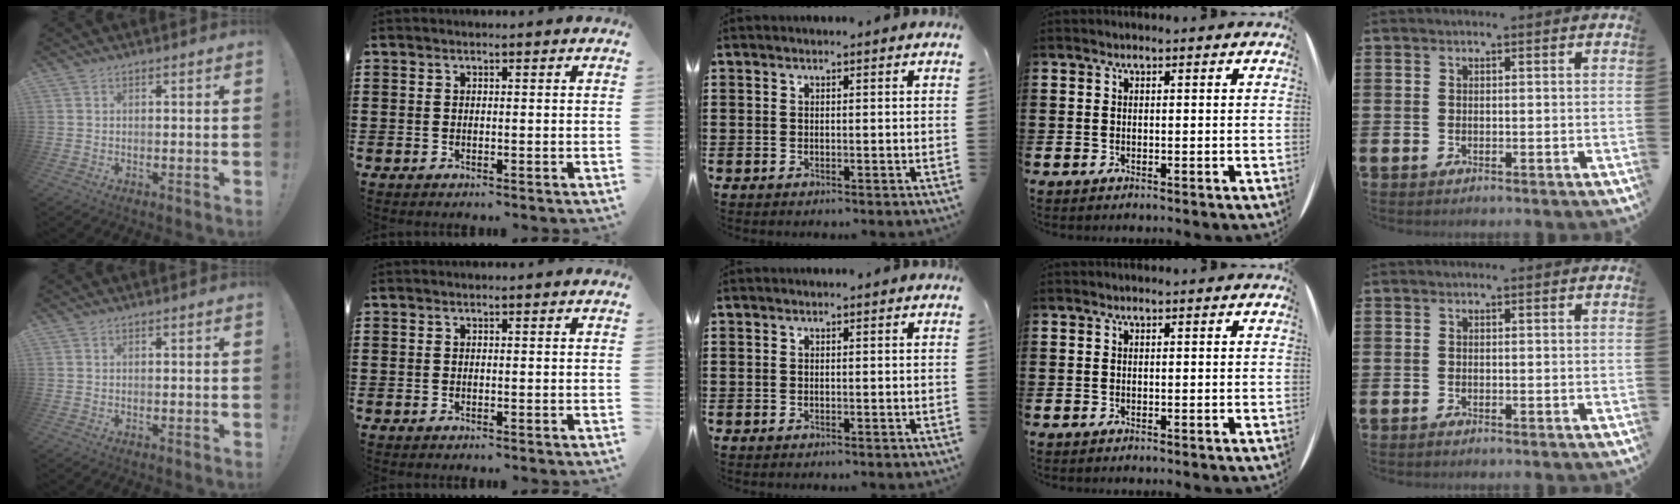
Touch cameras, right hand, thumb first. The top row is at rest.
{}